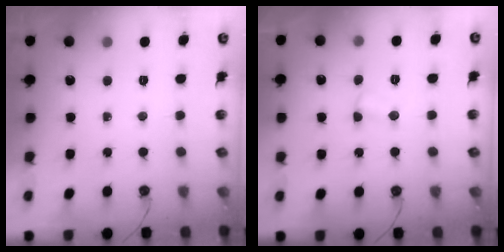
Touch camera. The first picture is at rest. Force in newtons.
{"total": 2.8, "press": 2.8, "slide": 0.4}